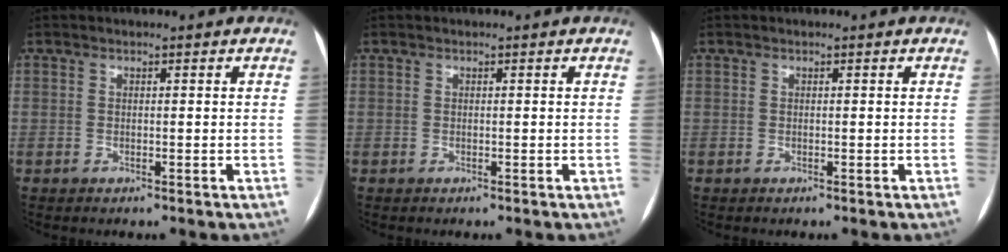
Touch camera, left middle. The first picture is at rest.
{"total": 0.0}
{"total": 0.0}